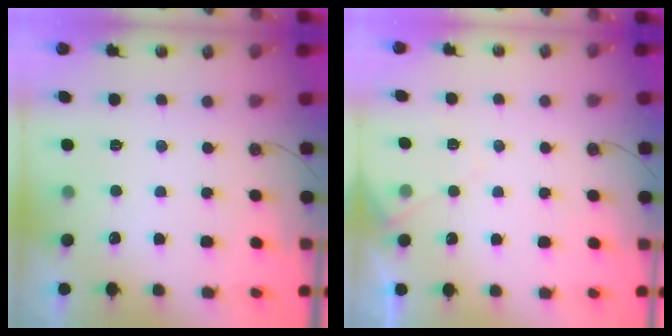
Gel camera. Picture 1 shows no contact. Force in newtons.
{"total": 6.0, "press": 5.9, "slide": 0.9}